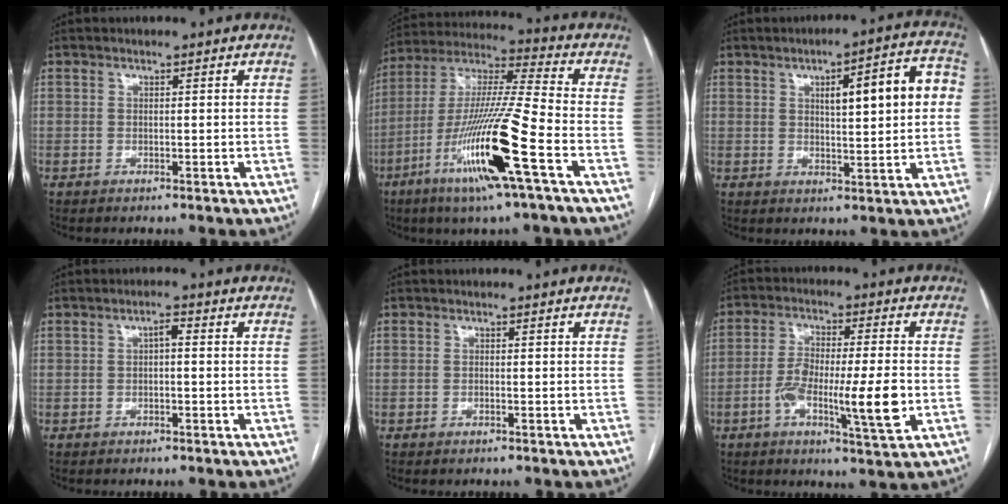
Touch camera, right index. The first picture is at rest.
{"total": 18.5, "force": [-7.7, -0.4, 16.8], "torque": [-0.352, -0.025, -0.147]}
{"total": 10.8, "force": [2.1, 2.0, 10.4], "torque": [-0.142, 0.027, 0.027]}
{"total": 1.6, "force": [0.0, 0.5, 1.5], "torque": [-0.026, 0.006, -0.001]}
{"total": 0.5, "force": [-0.4, 0.1, 0.3], "torque": [-0.010, -0.001, -0.006]}
{"total": 11.6, "force": [-2.9, 1.3, 11.1], "torque": [-0.196, -0.002, -0.049]}